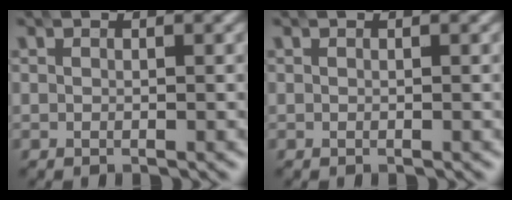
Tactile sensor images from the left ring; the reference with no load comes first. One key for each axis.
{"total": 0.0}